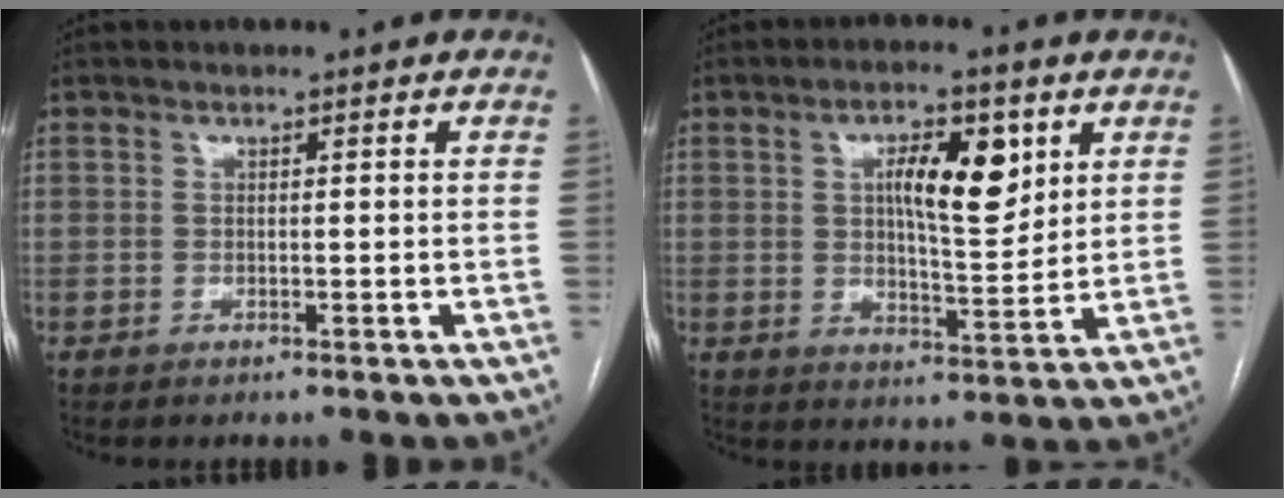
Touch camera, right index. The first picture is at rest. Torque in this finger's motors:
{"motor_torque": [0.31, 0.29, 0.48, 0.09]}